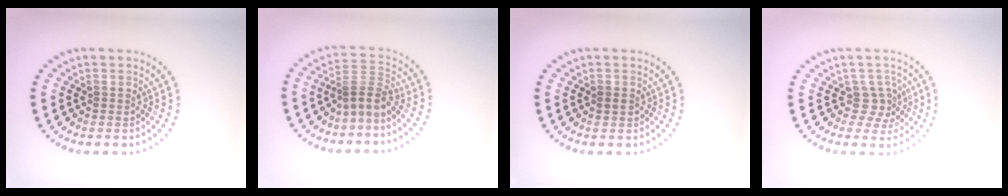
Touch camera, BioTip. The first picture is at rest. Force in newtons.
{"total": 2.7, "press": 1.8, "slide": 2.0}
{"total": 0.8, "press": 0.7, "slide": 0.2}
{"total": 2.2, "press": 1.6, "slide": 1.5}